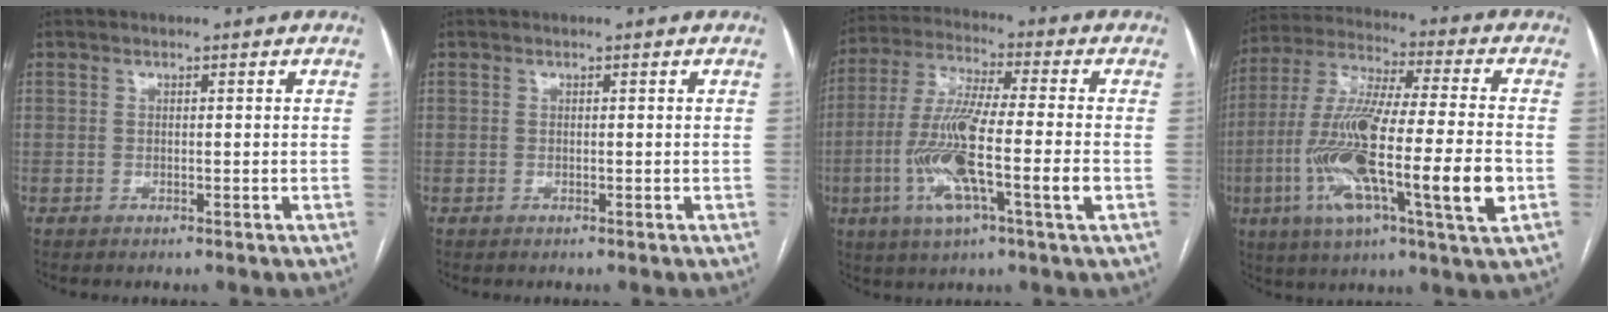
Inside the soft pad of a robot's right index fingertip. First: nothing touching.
{"total": 0.0}
{"total": 14.4, "force": [-3.4, 0.8, 14.0], "torque": [-0.280, -0.008, -0.068]}
{"total": 21.3, "force": [-5.3, 1.9, 20.5], "torque": [-0.385, -0.018, -0.093]}